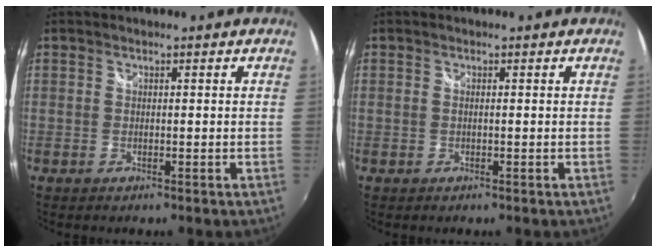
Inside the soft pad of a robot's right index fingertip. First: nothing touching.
{"total": 0.5, "force": [-0.1, -0.1, 0.5], "torque": [-0.008, 0.001, -0.003]}